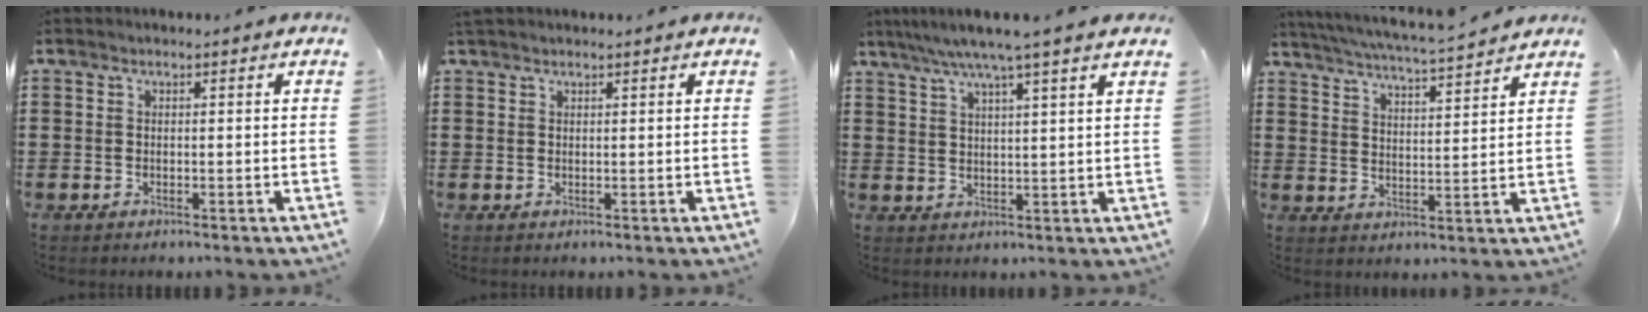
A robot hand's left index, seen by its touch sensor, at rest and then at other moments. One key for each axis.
{"total": 0.7, "fx": 0.7, "fy": 0.2, "fz": 0.2, "tx": -0.006, "ty": 0.001, "tz": 0.013}
{"total": 5.4, "fx": 4.2, "fy": -0.7, "fz": 3.3, "tx": -0.076, "ty": -0.014, "tz": 0.071}
{"total": 4.7, "fx": 4.4, "fy": -0.5, "fz": 1.5, "tx": -0.048, "ty": -0.033, "tz": 0.072}